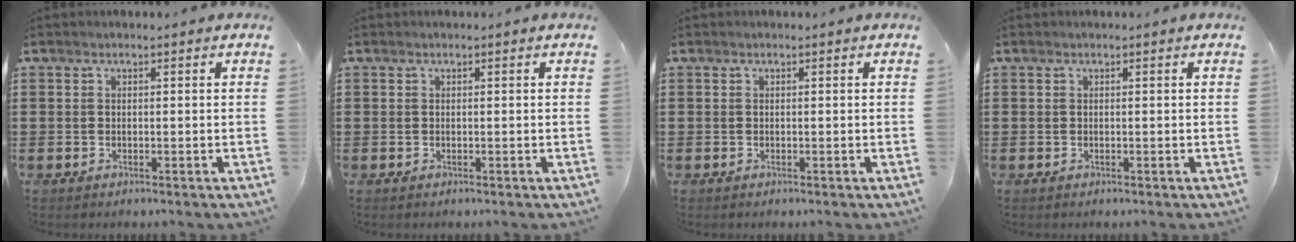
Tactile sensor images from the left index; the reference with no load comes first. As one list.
[{"total": 0.0}, {"total": 0.0}, {"total": 0.0}]